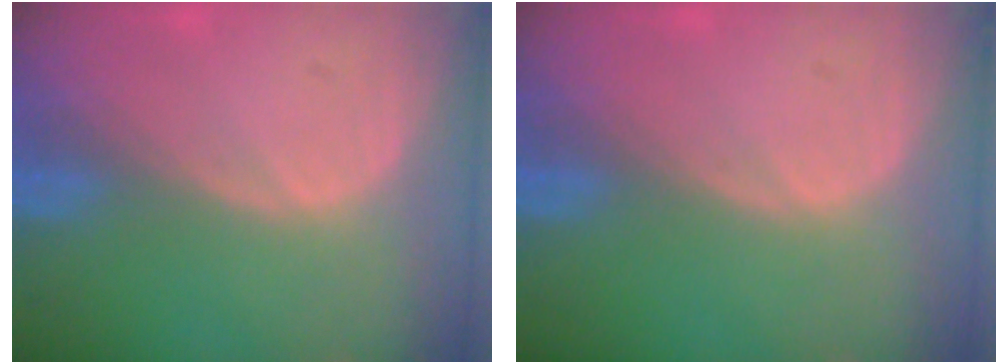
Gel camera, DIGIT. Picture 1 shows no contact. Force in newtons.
{"total": 0.0}